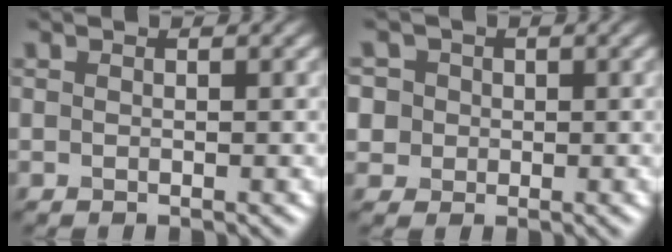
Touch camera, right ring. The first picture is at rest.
{"total": 5.3, "force": [1.5, 4.7, 1.9], "torque": [-0.037, 0.031, 0.006]}